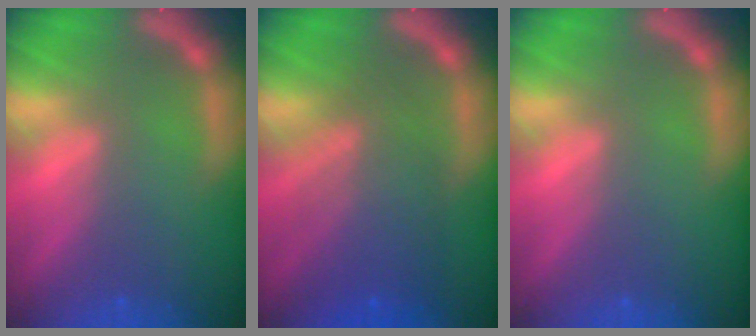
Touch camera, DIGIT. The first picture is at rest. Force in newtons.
{"total": 7.1}
{"total": 0.0}